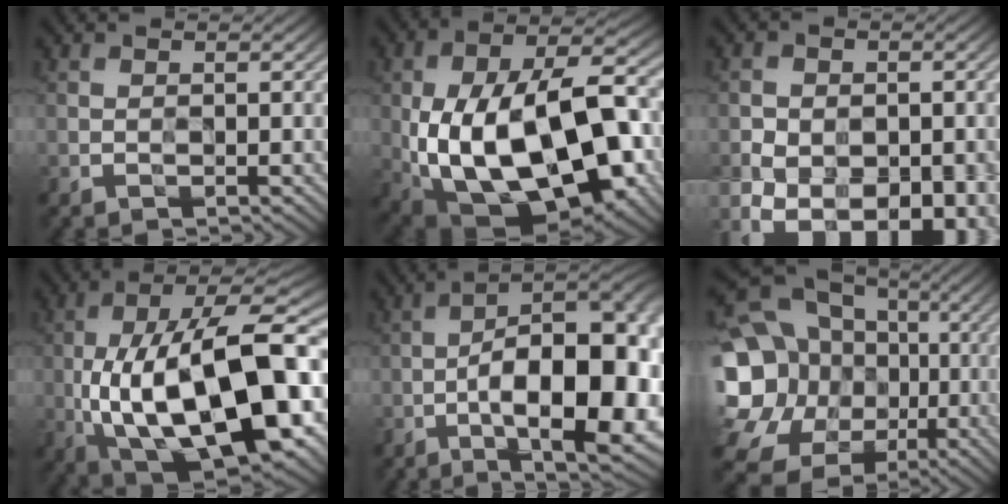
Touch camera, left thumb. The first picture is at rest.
{"total": 20.4, "force": [-3.4, 10.6, 17.1], "torque": [-0.316, -0.014, -0.035]}
{"total": 13.4, "force": [-6.8, 9.4, 6.7], "torque": [-0.057, -0.031, -0.111]}
{"total": 21.5, "force": [-2.9, 9.4, 19.2], "torque": [-0.325, -0.005, -0.042]}
{"total": 17.0, "force": [-4.0, 6.7, 15.1], "torque": [-0.210, -0.001, -0.052]}
{"total": 23.9, "force": [-2.5, 21.1, 10.9], "torque": [-0.254, 0.008, -0.065]}